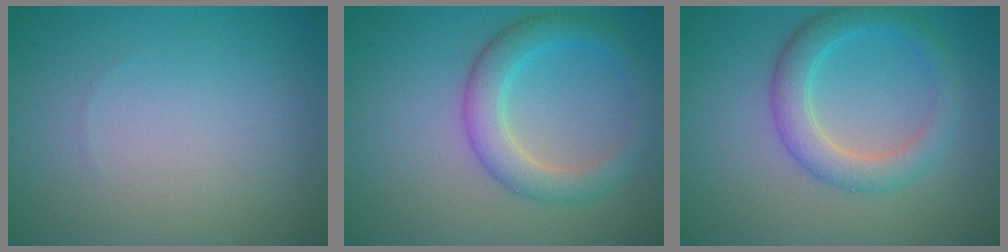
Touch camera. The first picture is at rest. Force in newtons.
{"total": 4.1, "press": 4.1, "slide": 0.1}
{"total": 3.9, "press": 3.9, "slide": 0.2}